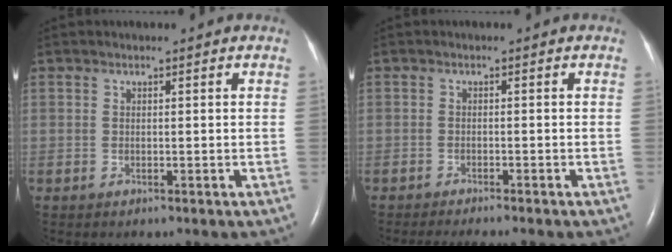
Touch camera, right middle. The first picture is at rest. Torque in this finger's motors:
{"motor_torque": [0.25, -0.25, 0.05, 0.01]}